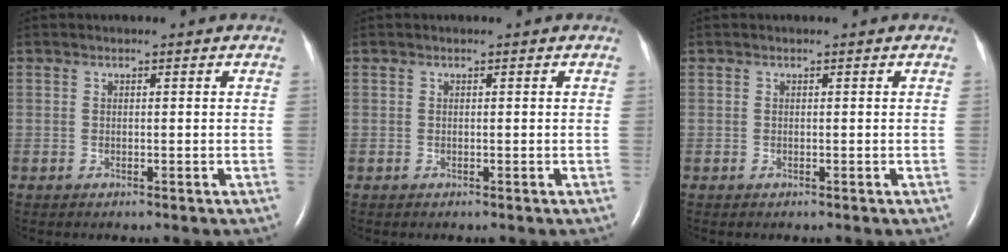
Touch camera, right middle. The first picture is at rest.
{"total": 0.0}
{"total": 0.0}